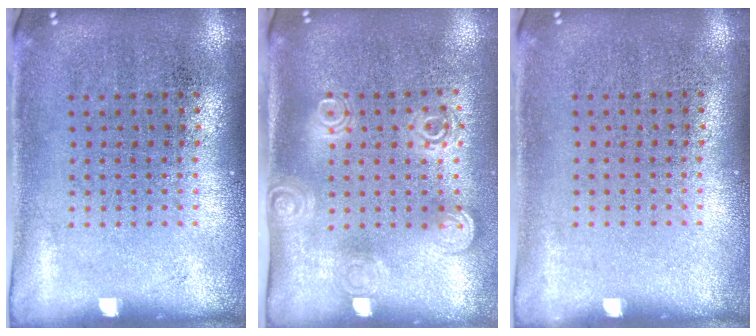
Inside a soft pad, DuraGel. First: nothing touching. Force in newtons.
{"total": 1.9, "press": 1.4, "slide": 1.3}
{"total": 0.0}